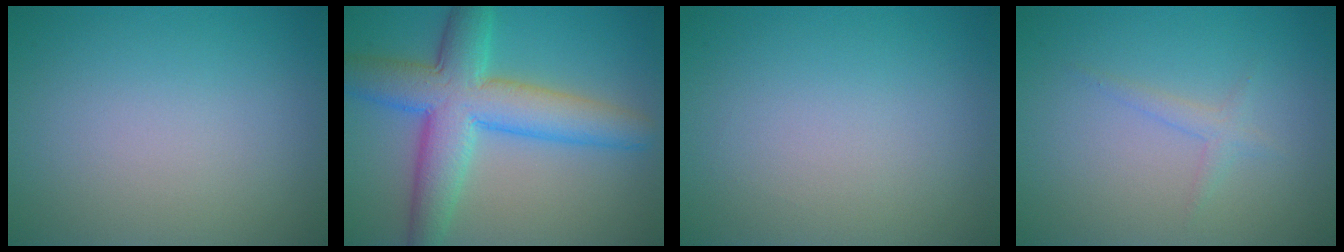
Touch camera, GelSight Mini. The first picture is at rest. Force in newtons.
{"total": 8.6, "press": 8.6, "slide": 0.1}
{"total": 0.0}
{"total": 1.2, "press": 1.2, "slide": 0.0}